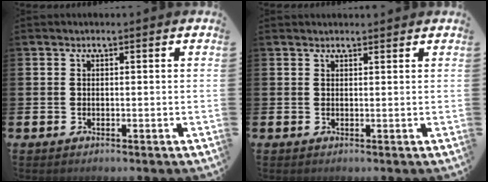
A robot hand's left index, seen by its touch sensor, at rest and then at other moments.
{"total": 1.0, "force": [1.0, 0.1, 0.1], "torque": [0.008, -0.002, 0.016]}